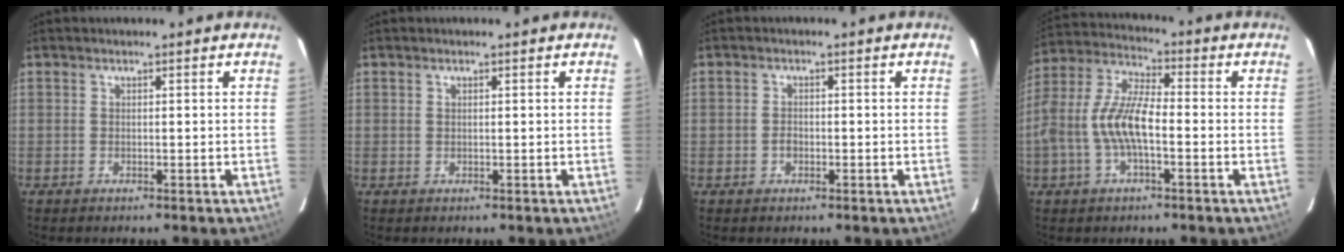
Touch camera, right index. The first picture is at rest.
{"total": 0.0}
{"total": 1.4, "force": [-0.6, 1.1, 0.6], "torque": [-0.010, 0.004, -0.009]}
{"total": 11.2, "force": [-2.7, 4.0, 10.1], "torque": [-0.217, 0.009, -0.053]}